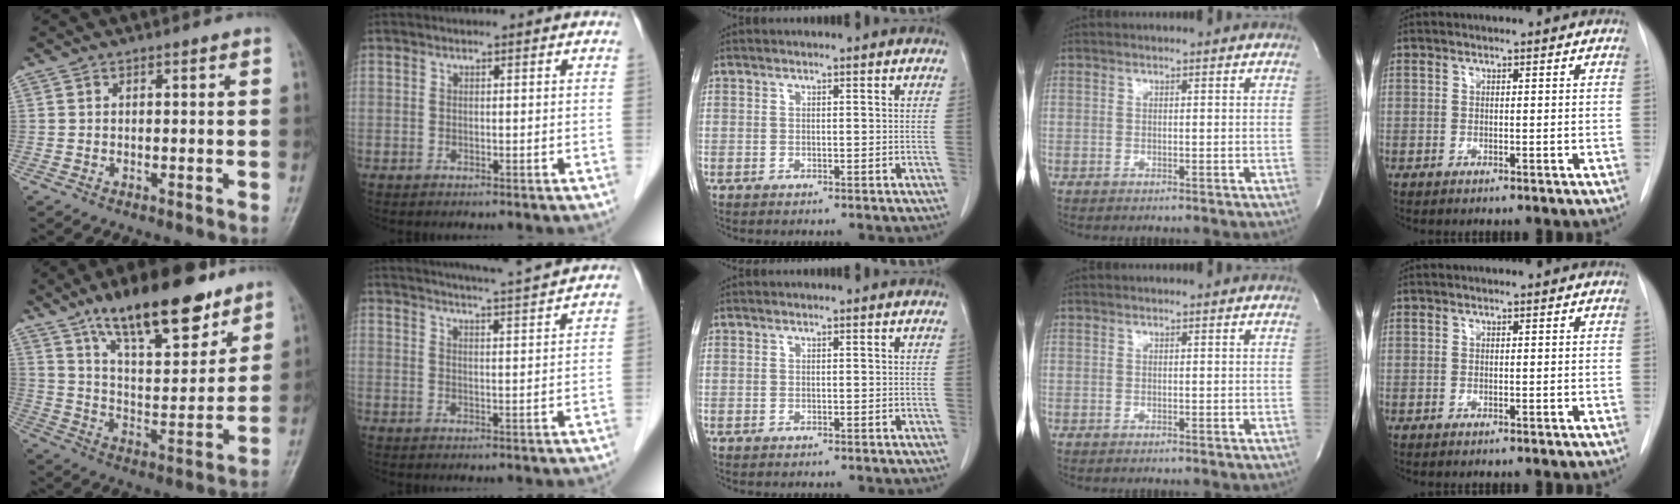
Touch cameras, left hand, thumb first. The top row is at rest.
{"thumb": {"total": 19.7, "force": [13.3, 7.0, 12.7], "torque": [-0.159, -0.063, 0.223]}, "index": {"total": 10.7, "force": [10.0, -0.7, 3.7], "torque": [-0.062, 0.011, 0.136]}}